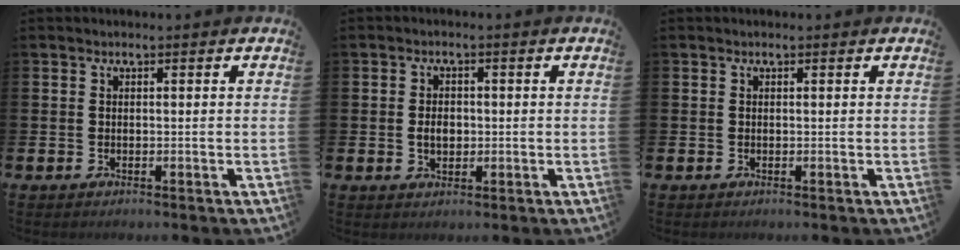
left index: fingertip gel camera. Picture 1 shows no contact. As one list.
[{"total": 2.7, "force": [-0.1, 1.9, 1.9], "torque": [-0.011, -0.004, -0.010]}, {"total": 0.0}]